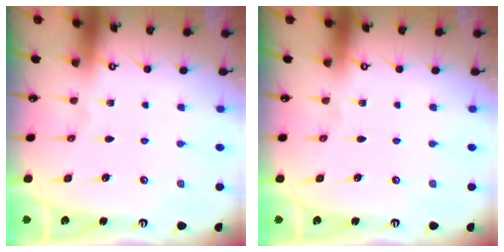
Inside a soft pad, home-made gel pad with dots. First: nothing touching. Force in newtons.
{"total": 0.0}